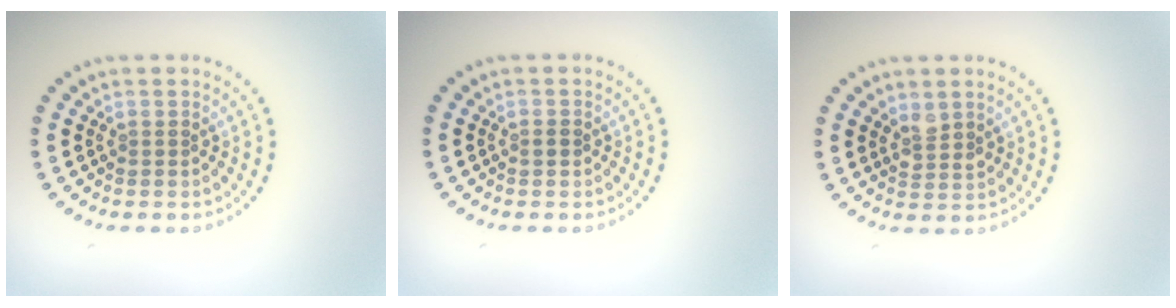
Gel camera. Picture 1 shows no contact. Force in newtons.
{"total": 0.8, "press": 0.8, "slide": 0.1}
{"total": 1.7, "press": 1.4, "slide": 0.9}